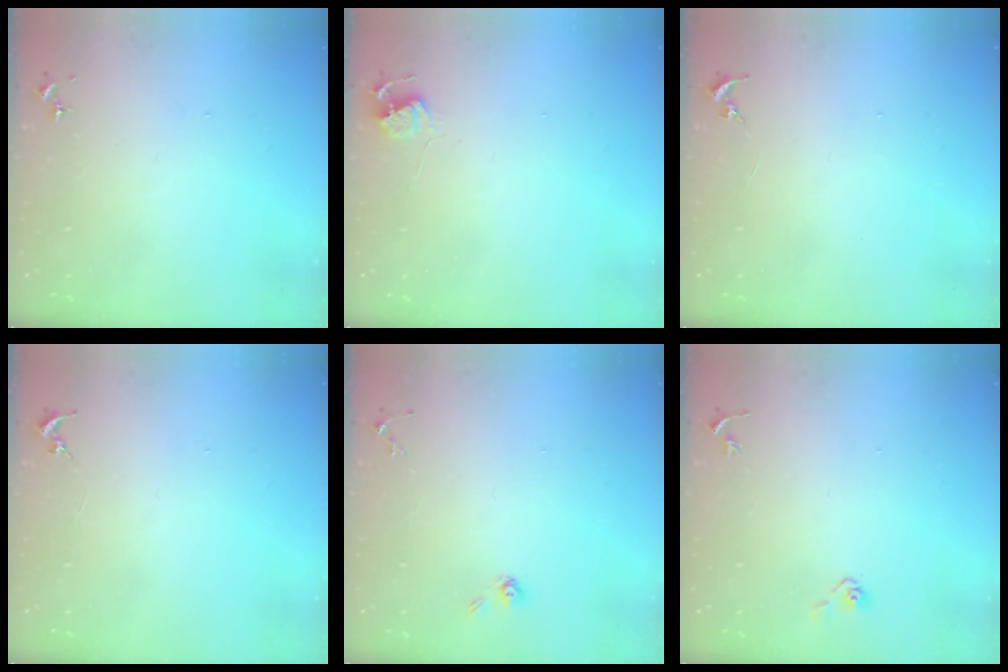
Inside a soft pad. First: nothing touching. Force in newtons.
{"total": 5.1, "press": 5.1, "slide": 0.6}
{"total": 0.0}
{"total": 0.0}
{"total": 3.7, "press": 3.3, "slide": 1.8}
{"total": 3.7, "press": 3.4, "slide": 1.3}